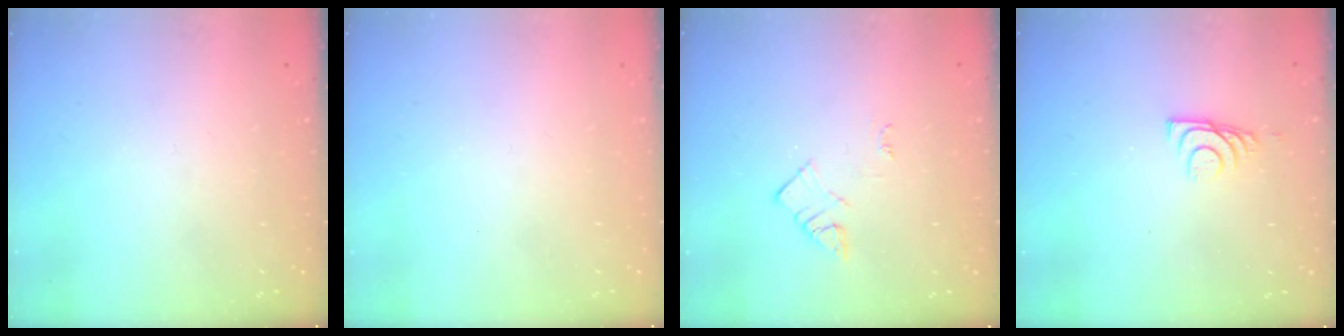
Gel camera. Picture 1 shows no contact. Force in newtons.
{"total": 1.5, "press": 1.5, "slide": 0.1}
{"total": 3.0, "press": 3.0, "slide": 0.4}
{"total": 6.9, "press": 6.8, "slide": 0.8}